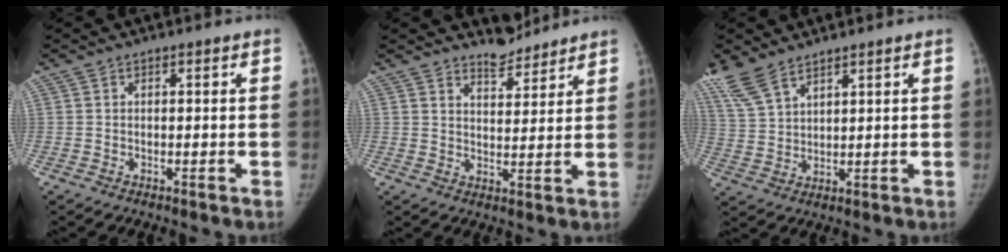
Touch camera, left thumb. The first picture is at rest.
{"total": 4.9, "force": [4.7, 1.4, 0.3], "torque": [0.013, -0.041, 0.080]}
{"total": 7.4, "force": [6.0, 2.6, 3.4], "torque": [-0.076, -0.014, 0.136]}